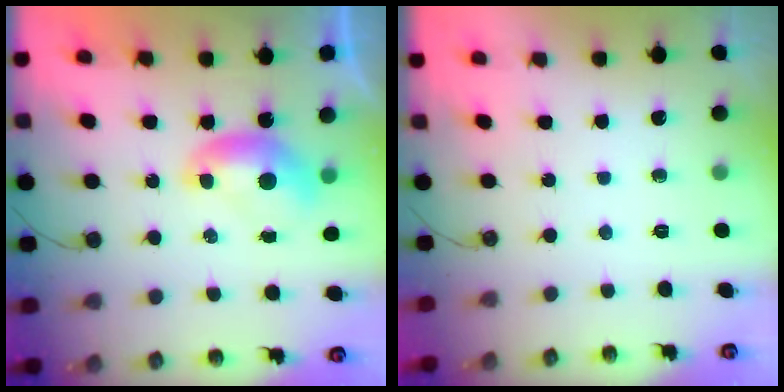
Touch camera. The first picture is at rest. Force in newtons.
{"total": 0.0}